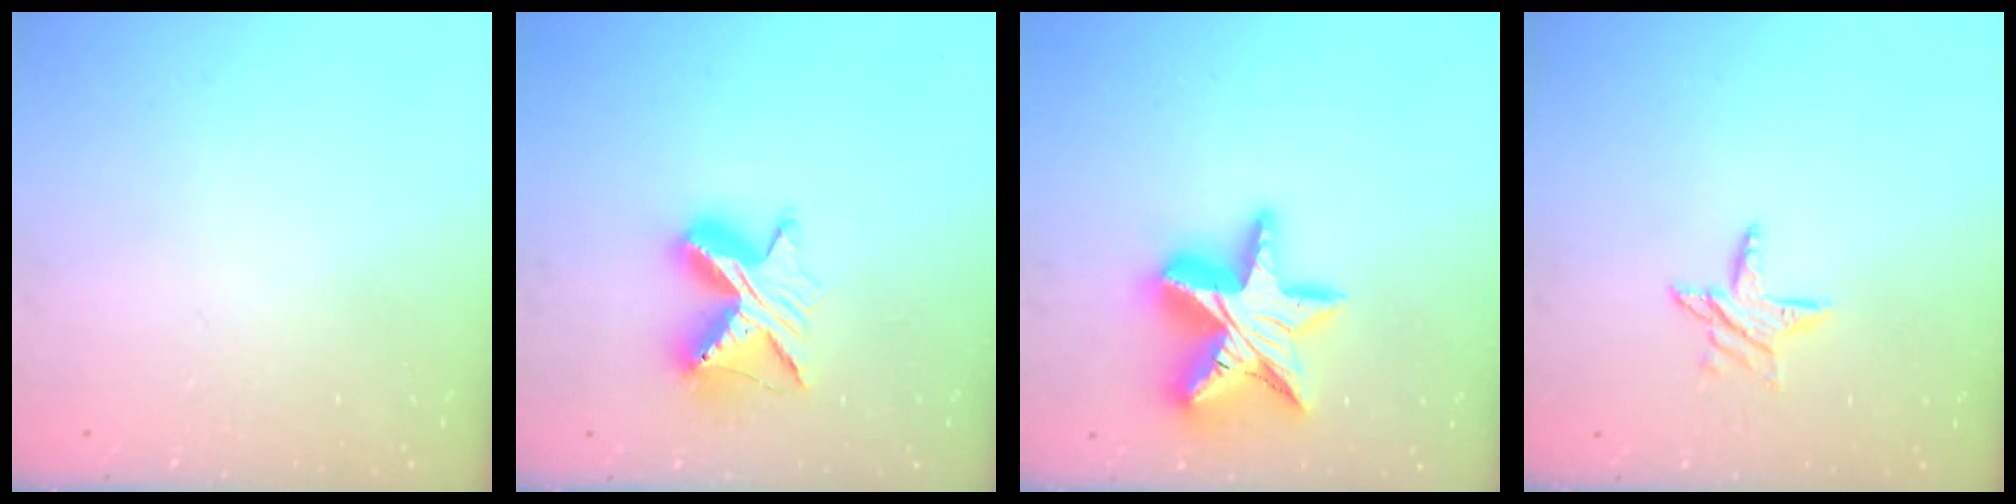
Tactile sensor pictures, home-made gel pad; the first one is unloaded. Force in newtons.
{"total": 9.8, "press": 9.8, "slide": 0.6}
{"total": 18.8, "press": 18.7, "slide": 1.4}
{"total": 7.4, "press": 7.4, "slide": 0.5}